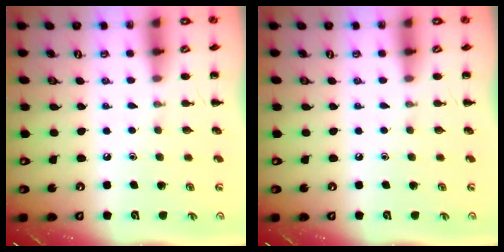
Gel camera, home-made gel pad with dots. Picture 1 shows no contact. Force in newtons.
{"total": 0.0}